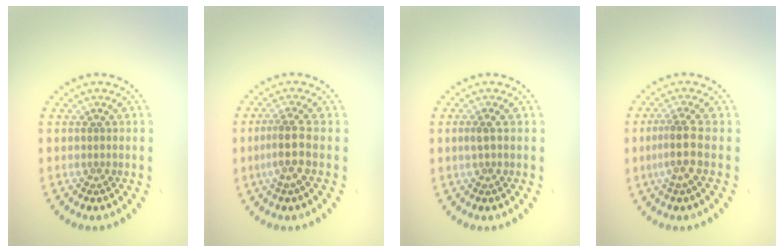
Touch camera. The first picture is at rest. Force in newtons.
{"total": 2.5, "press": 1.9, "slide": 1.6}
{"total": 0.9, "press": 0.8, "slide": 0.5}
{"total": 2.5, "press": 1.8, "slide": 1.8}